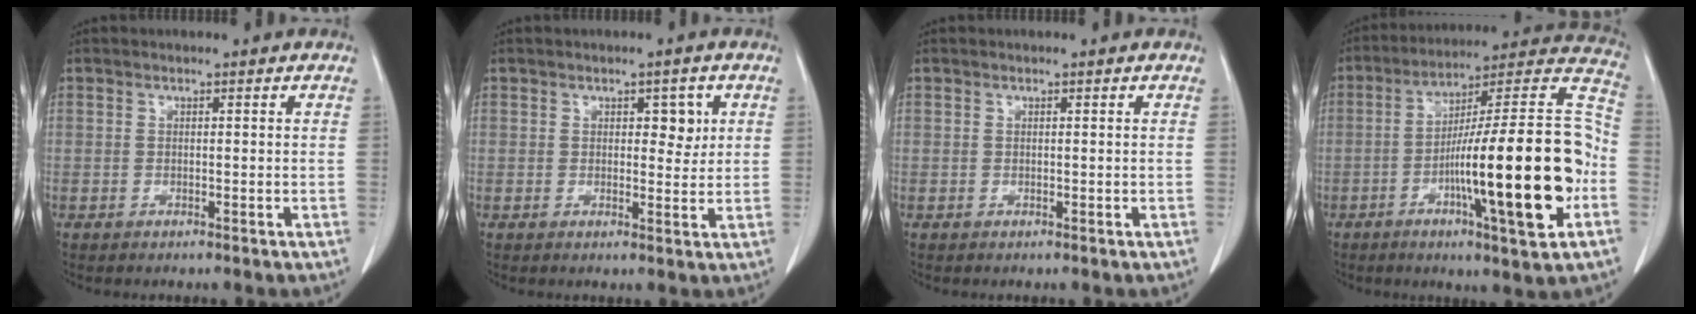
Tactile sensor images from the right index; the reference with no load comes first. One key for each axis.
{"total": 3.0, "fx": 1.1, "fy": 1.7, "fz": 2.3, "tx": -0.023, "ty": 0.002, "tz": 0.013}
{"total": 0.0}
{"total": 23.7, "fx": -6.2, "fy": 1.7, "fz": 22.8, "tx": -0.312, "ty": 0.010, "tz": -0.097}